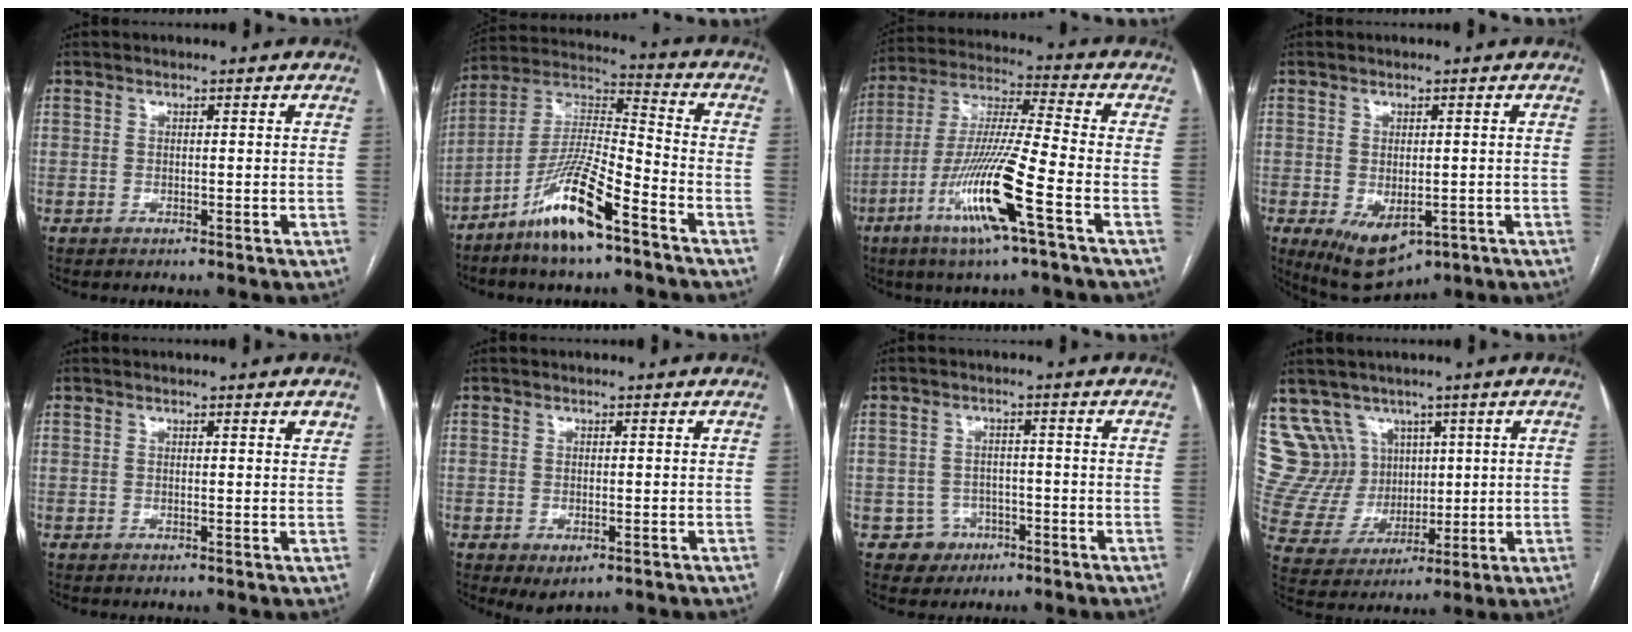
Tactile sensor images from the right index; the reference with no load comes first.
{"total": 13.8, "force": [-8.5, 1.5, 10.7], "torque": [-0.215, -0.010, -0.164]}
{"total": 15.4, "force": [-6.7, -0.2, 13.9], "torque": [-0.282, -0.017, -0.128]}
{"total": 8.4, "force": [-3.7, 4.5, 6.1], "torque": [-0.095, -0.017, -0.043]}
{"total": 1.4, "force": [1.0, 0.2, 1.0], "torque": [-0.014, -0.002, 0.009]}
{"total": 2.6, "force": [-1.1, 1.3, 1.9], "torque": [-0.028, -0.005, -0.005]}
{"total": 4.0, "force": [-1.9, 3.5, -0.2], "torque": [0.014, 0.016, -0.024]}
{"total": 11.0, "force": [6.2, 9.0, 1.7], "torque": [-0.054, 0.053, 0.141]}